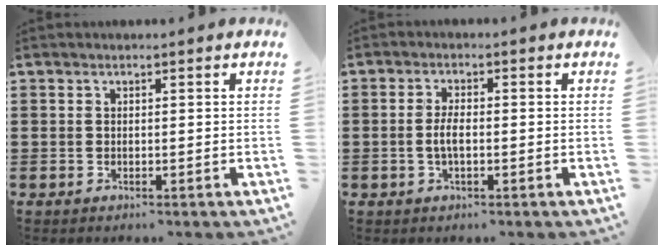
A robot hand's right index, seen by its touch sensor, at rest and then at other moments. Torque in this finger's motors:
{"motor_torque": [2.14, 0.00, 0.41, 0.13]}